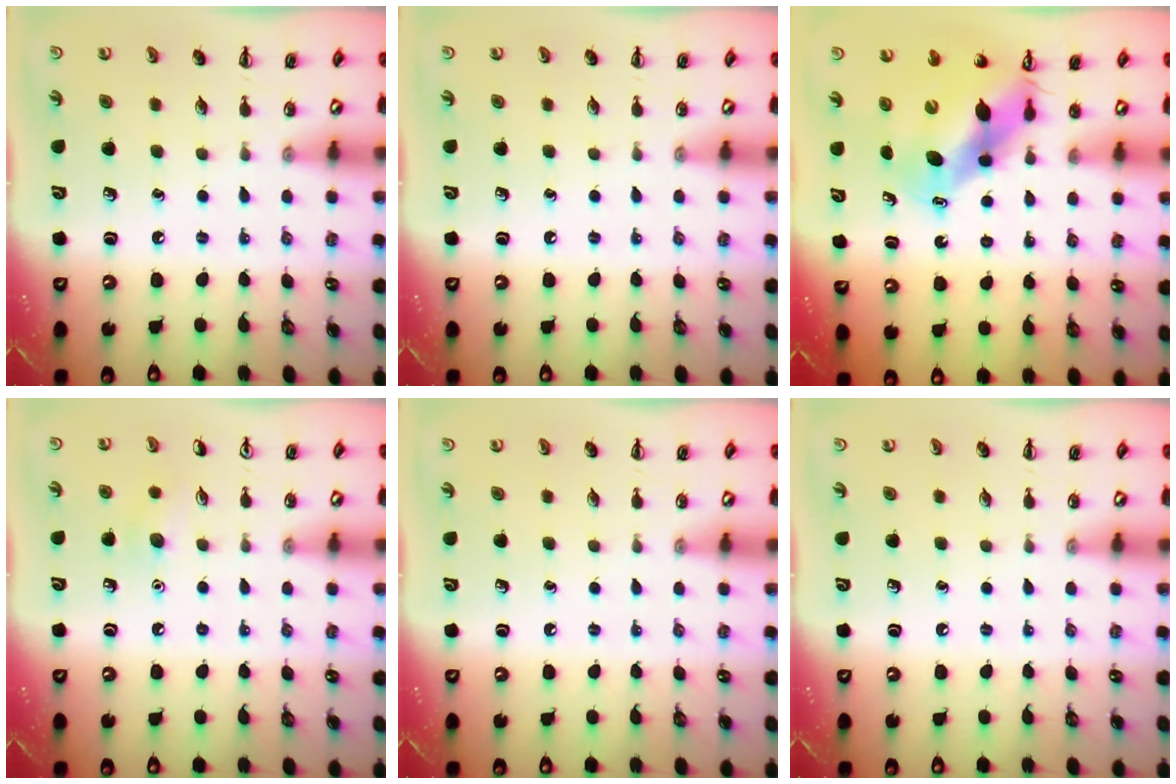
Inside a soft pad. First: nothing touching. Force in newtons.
{"total": 0.0}
{"total": 9.7, "press": 9.3, "slide": 2.9}
{"total": 5.4, "press": 5.2, "slide": 1.6}
{"total": 0.0}
{"total": 0.0}